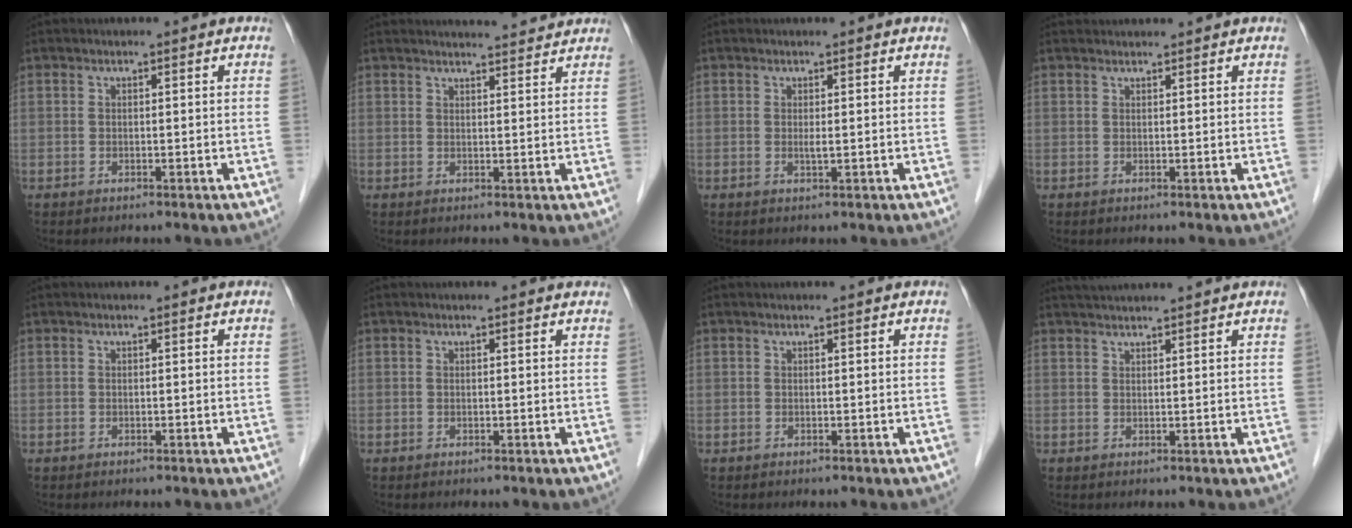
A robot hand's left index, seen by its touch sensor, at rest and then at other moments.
{"total": 6.4, "force": [6.3, 0.5, 1.2], "torque": [-0.018, 0.012, 0.069]}
{"total": 0.9, "force": [0.2, 0.1, 0.8], "torque": [-0.022, -0.001, 0.004]}
{"total": 3.1, "force": [3.1, 0.1, 0.4], "torque": [-0.008, 0.030, 0.047]}
{"total": 0.0}
{"total": 2.4, "force": [2.3, 0.3, 0.6], "torque": [-0.013, 0.008, 0.017]}
{"total": 0.8, "force": [0.8, 0.0, 0.3], "torque": [-0.008, 0.008, 0.012]}
{"total": 6.0, "force": [5.6, -0.8, 2.2], "torque": [-0.032, 0.033, 0.080]}